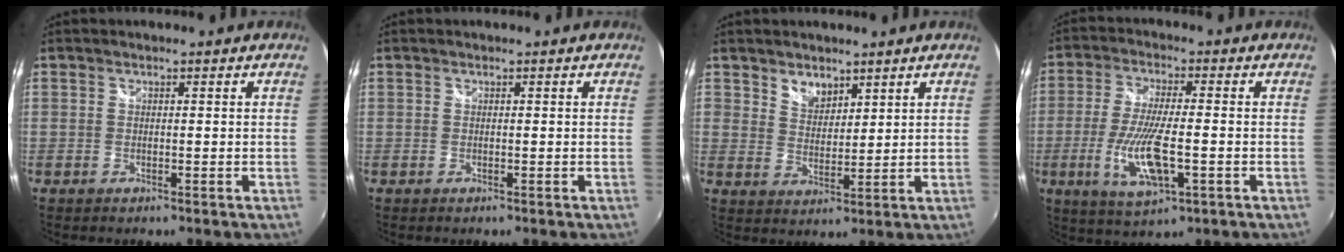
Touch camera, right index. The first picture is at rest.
{"total": 0.0}
{"total": 4.2, "force": [3.0, 2.7, 1.3], "torque": [-0.014, 0.003, 0.055]}
{"total": 11.4, "force": [-3.2, 3.1, 10.5], "torque": [-0.214, -0.016, -0.058]}